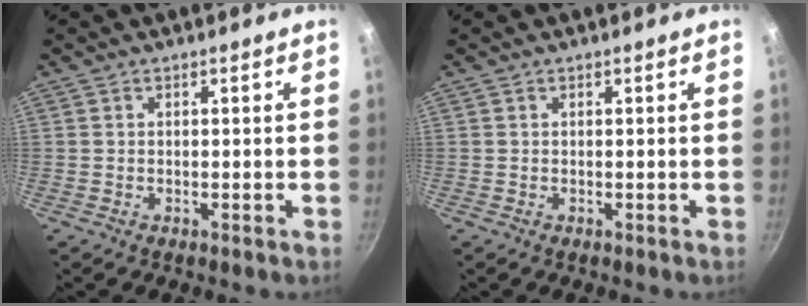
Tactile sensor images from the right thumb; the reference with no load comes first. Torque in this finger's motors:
{"motor_torque": [0.00, 0.00, 0.13, 0.04, 0.02]}